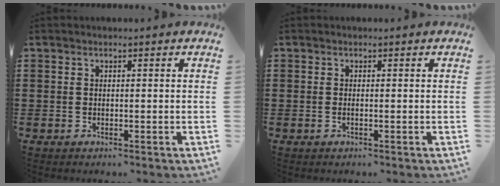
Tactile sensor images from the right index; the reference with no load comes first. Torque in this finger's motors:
{"motor_torque": [-0.20, -0.01, 0.04, -0.01]}